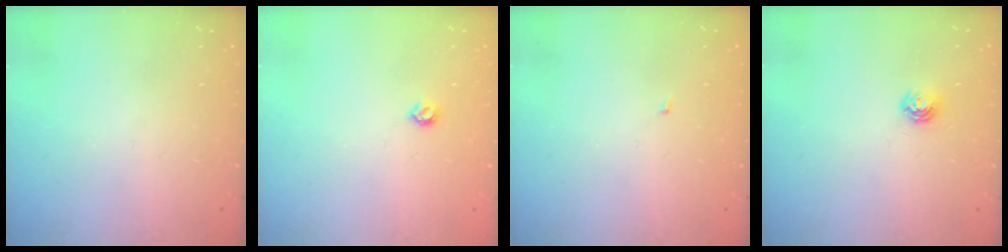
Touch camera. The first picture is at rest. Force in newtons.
{"total": 4.2, "press": 4.2, "slide": 0.7}
{"total": 1.4, "press": 1.3, "slide": 0.1}
{"total": 5.1, "press": 5.1, "slide": 0.5}